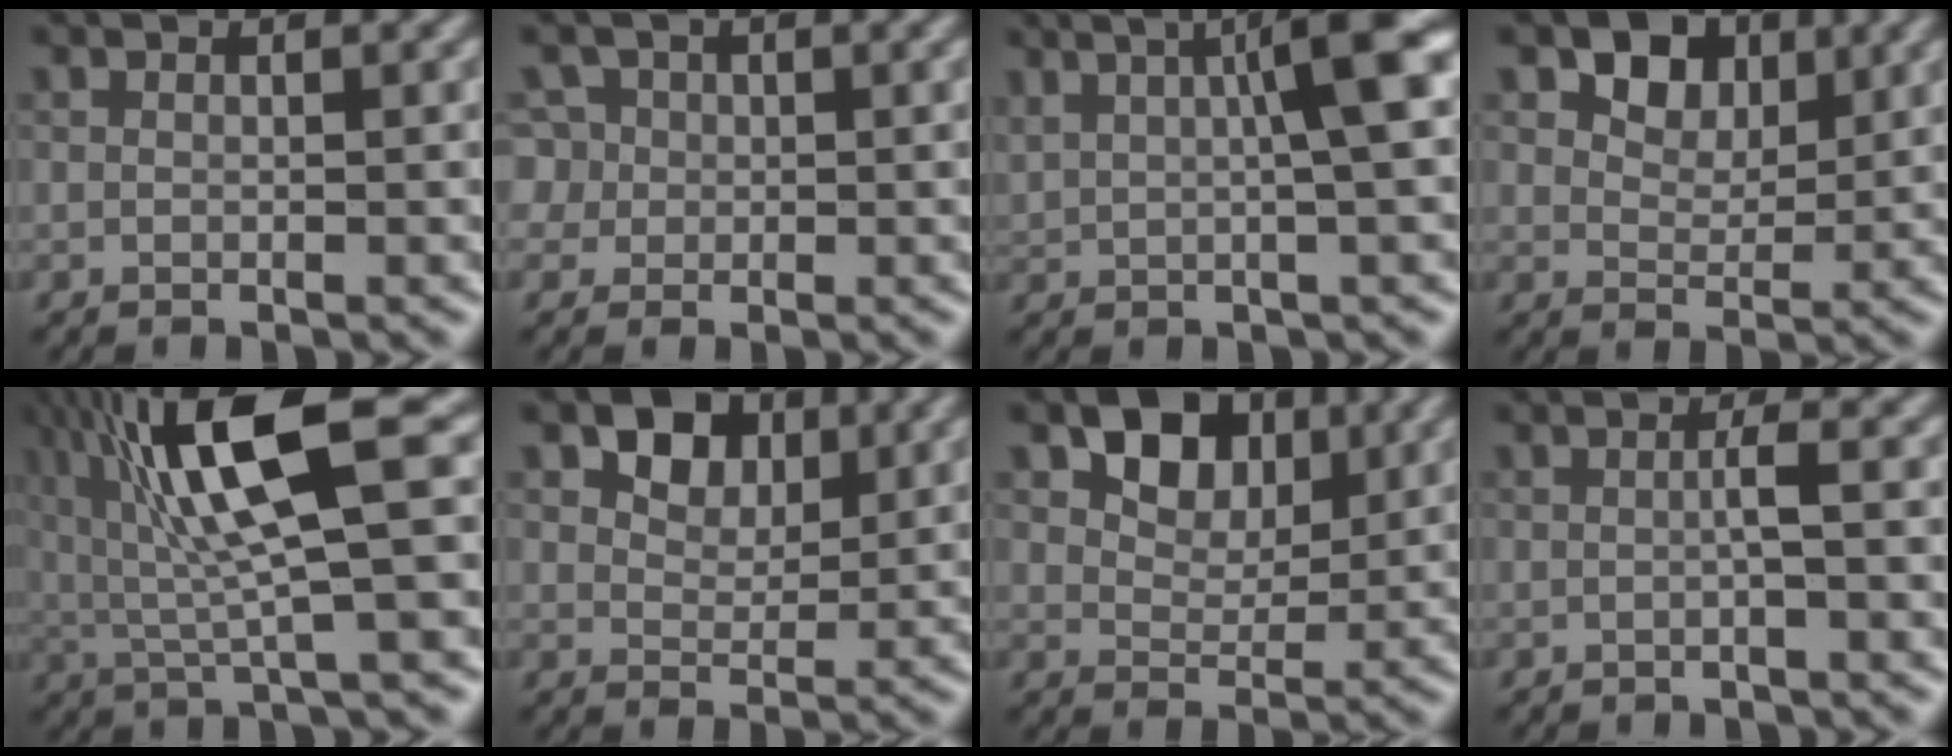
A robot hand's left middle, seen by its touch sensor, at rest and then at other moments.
{"total": 3.5, "force": [1.3, 3.1, 0.9], "torque": [-0.026, 0.013, 0.030]}
{"total": 6.2, "force": [1.5, 1.2, 5.9], "torque": [-0.074, 0.017, 0.033]}
{"total": 3.7, "force": [1.8, 2.6, 1.9], "torque": [-0.035, -0.007, 0.031]}
{"total": 10.1, "force": [2.7, 2.0, 9.5], "torque": [-0.169, 0.012, 0.060]}
{"total": 4.1, "force": [1.9, 2.9, 2.2], "torque": [-0.040, 0.004, 0.026]}
{"total": 4.3, "force": [1.8, 3.0, 2.4], "torque": [-0.042, 0.001, 0.029]}
{"total": 1.3, "force": [-0.7, -0.1, 1.1], "torque": [-0.022, 0.007, -0.010]}